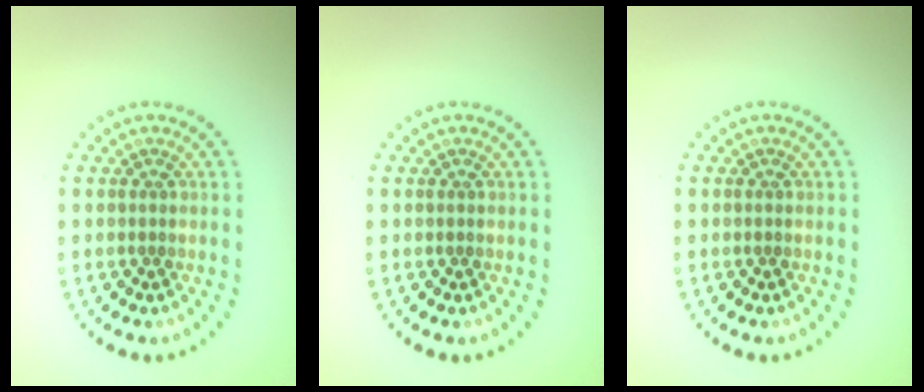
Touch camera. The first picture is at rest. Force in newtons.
{"total": 0.0}
{"total": 0.0}